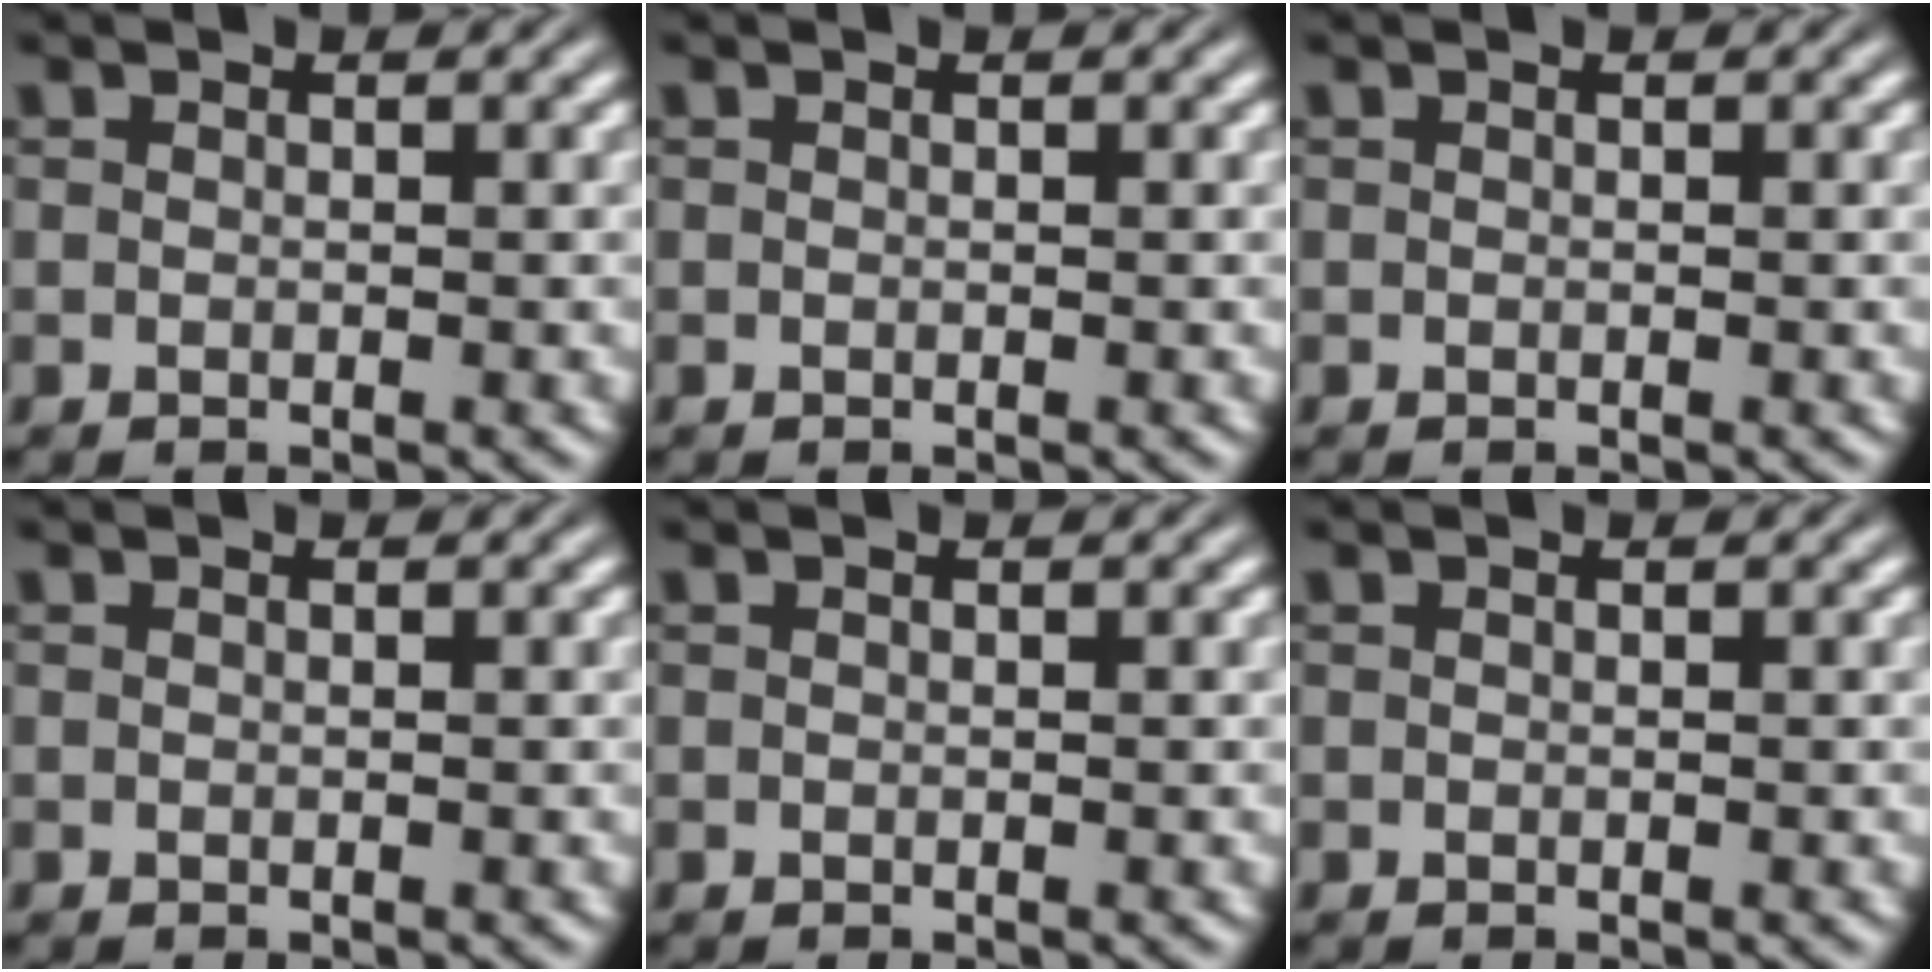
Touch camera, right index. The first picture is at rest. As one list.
[{"total": 0.0}, {"total": 0.0}, {"total": 0.0}, {"total": 0.0}, {"total": 0.0}]